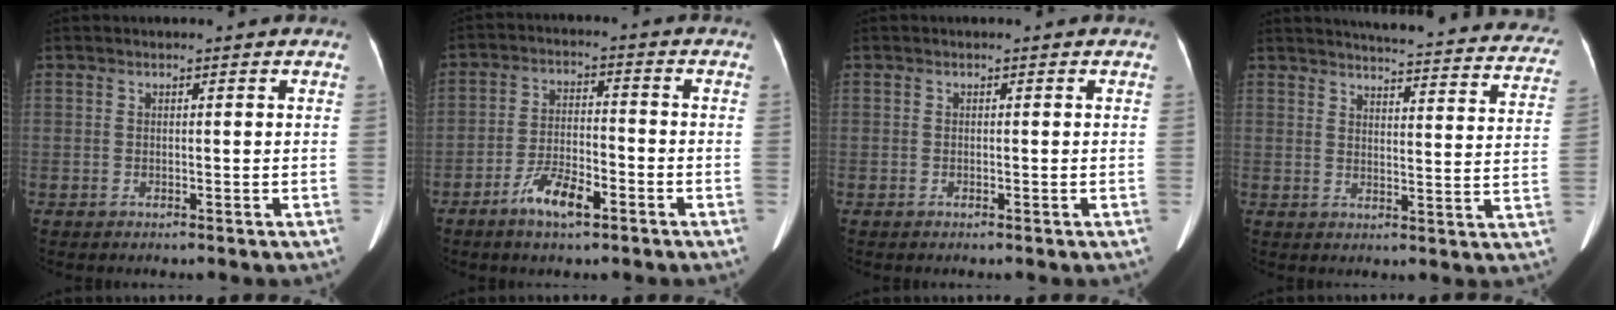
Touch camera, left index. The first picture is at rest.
{"total": 6.7, "force": [-4.1, 2.0, 4.9], "torque": [-0.099, -0.001, -0.073]}
{"total": 0.0}
{"total": 27.7, "force": [25.9, 3.5, 9.2], "torque": [-0.118, -0.077, 0.287]}